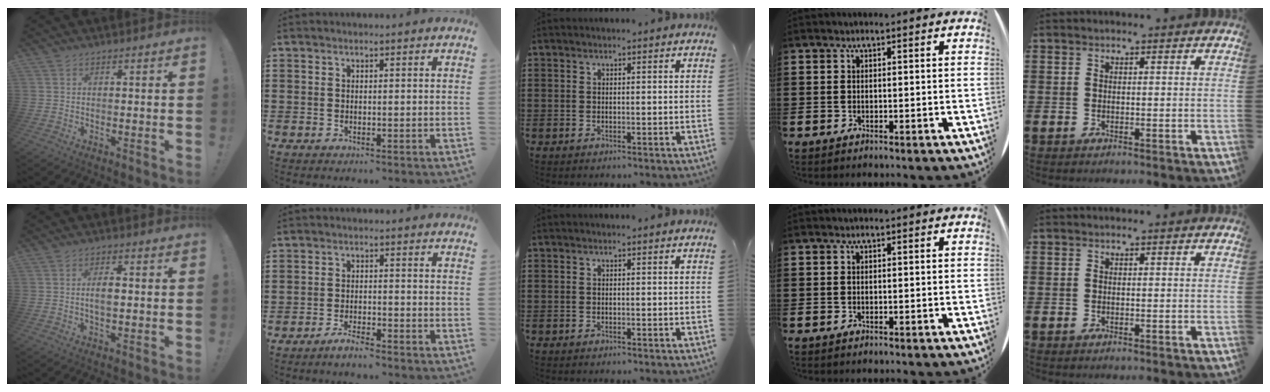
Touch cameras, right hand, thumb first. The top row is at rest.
{"thumb": {"total": 4.4, "force": [-0.1, 1.9, 3.9], "torque": [-0.064, 0.002, -0.008]}, "index": {"total": 2.5, "force": [-2.3, 0.1, 0.8], "torque": [-0.017, 0.005, -0.044]}}